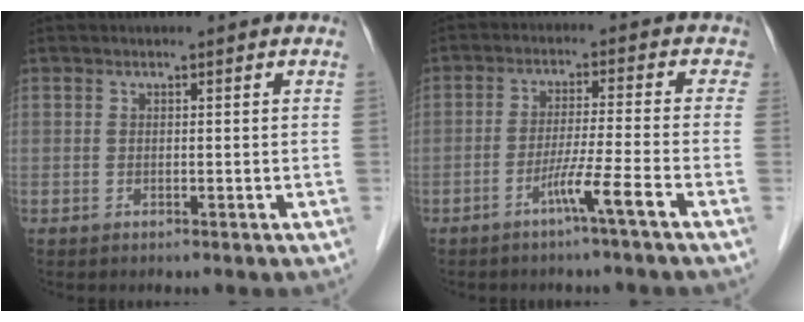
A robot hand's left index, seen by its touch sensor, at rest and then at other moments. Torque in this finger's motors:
{"motor_torque": [1.31, 0.45, 0.13, 0.06]}